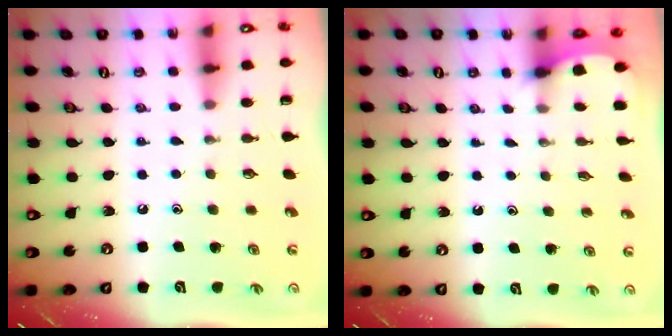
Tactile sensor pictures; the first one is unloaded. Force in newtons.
{"total": 1.0, "press": 0.9, "slide": 0.1}